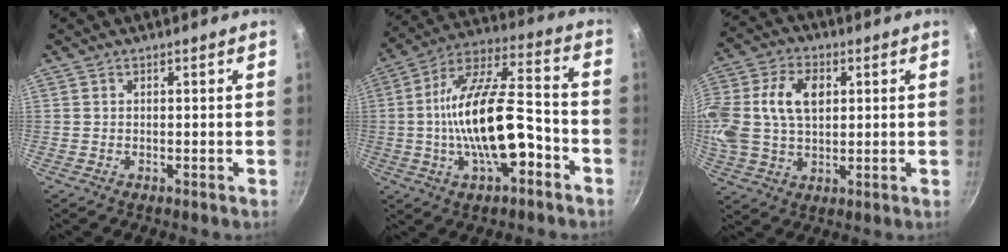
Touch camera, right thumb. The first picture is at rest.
{"total": 20.1, "force": [-5.0, 8.5, 17.5], "torque": [-0.297, 0.047, -0.091]}
{"total": 18.6, "force": [3.6, 12.9, 12.8], "torque": [-0.281, 0.029, 0.063]}